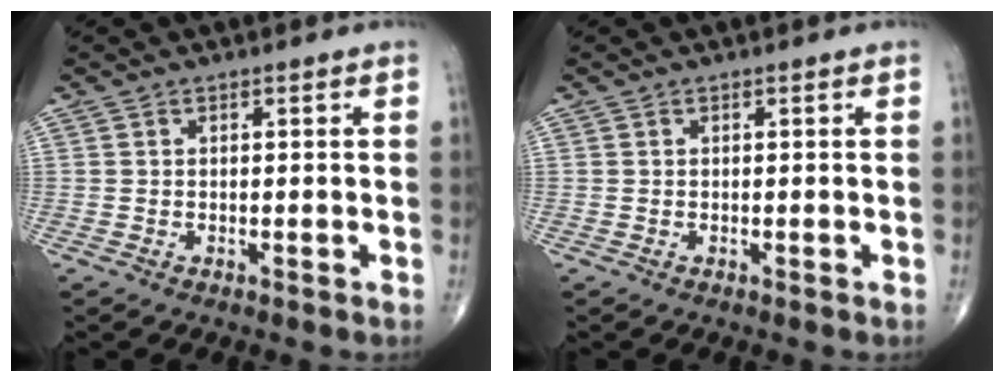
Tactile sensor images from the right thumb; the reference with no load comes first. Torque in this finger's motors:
{"motor_torque": [0.01, 0.01, 0.00, -0.04, 0.00]}